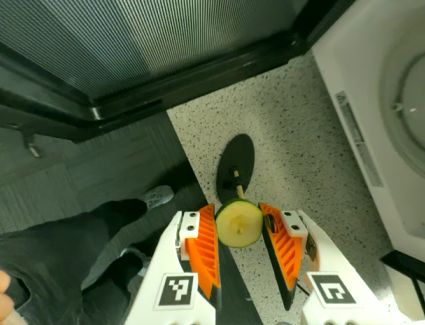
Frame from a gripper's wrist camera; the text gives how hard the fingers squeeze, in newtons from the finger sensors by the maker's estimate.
{"total": 9.4, "left": 9.5, "right": 9.4}